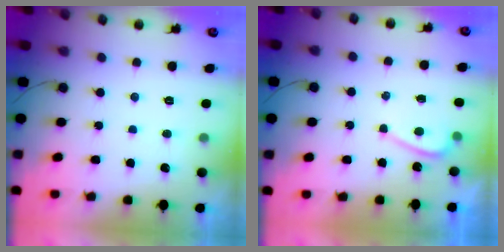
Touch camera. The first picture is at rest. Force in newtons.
{"total": 3.5, "press": 3.5, "slide": 0.4}